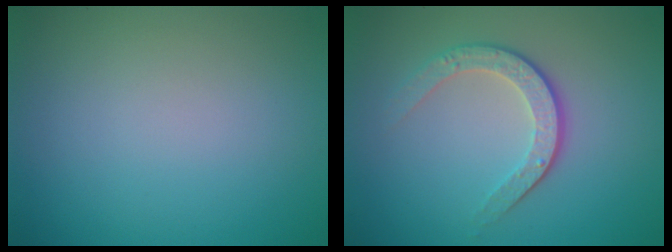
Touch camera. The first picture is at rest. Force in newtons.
{"total": 3.3, "press": 2.5, "slide": 2.1}